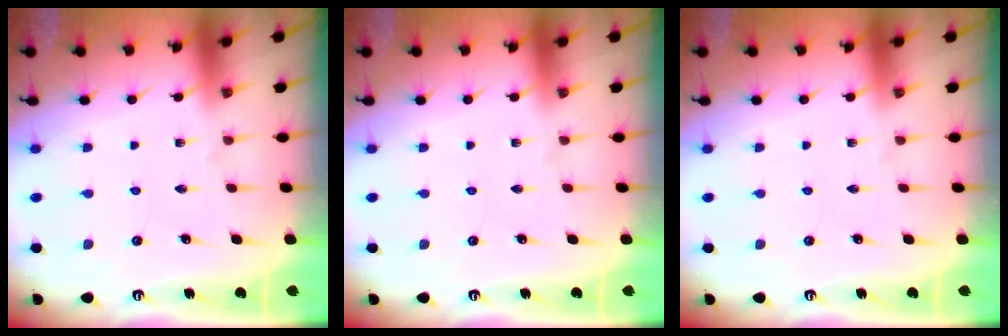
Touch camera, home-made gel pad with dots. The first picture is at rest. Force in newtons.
{"total": 0.0}
{"total": 0.0}